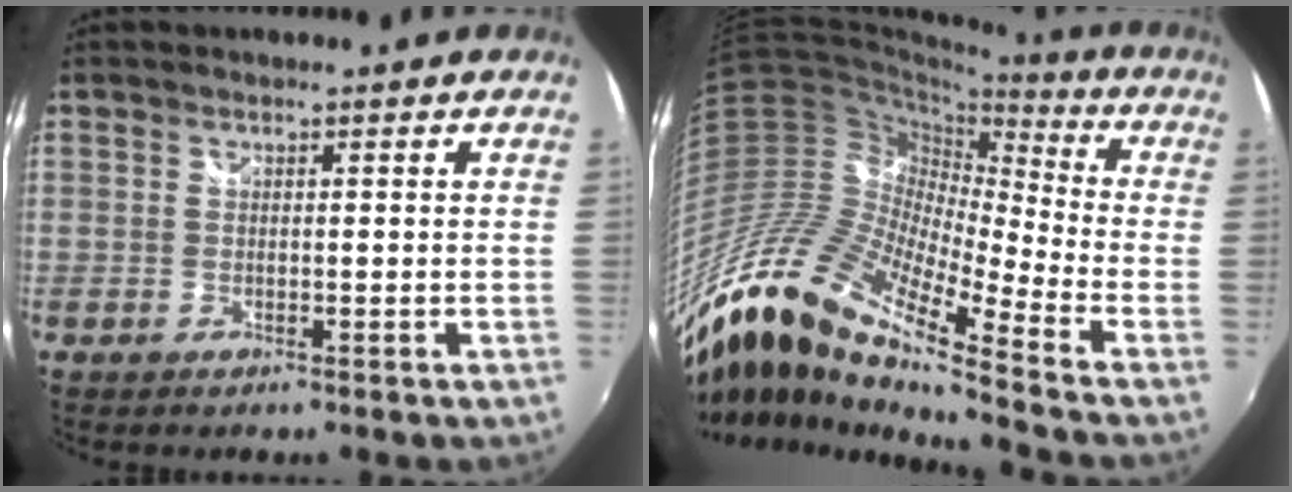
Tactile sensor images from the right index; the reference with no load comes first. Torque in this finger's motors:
{"motor_torque": [-0.59, -1.29, -0.24, -0.19]}